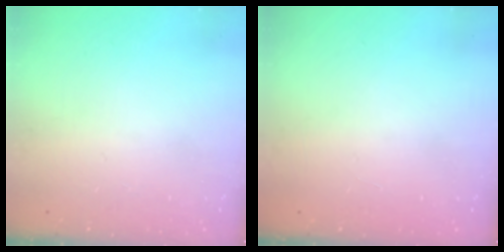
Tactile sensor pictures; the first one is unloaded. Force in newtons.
{"total": 0.0}